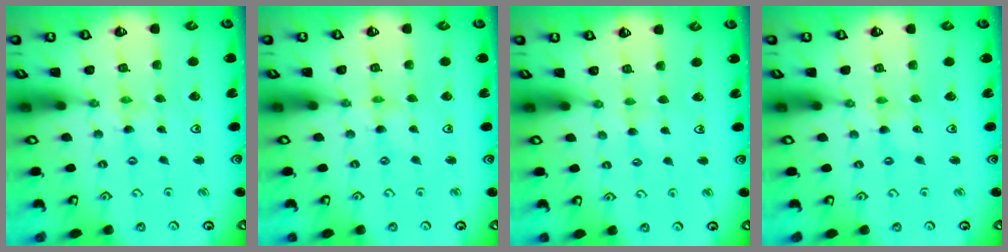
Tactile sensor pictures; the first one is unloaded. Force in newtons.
{"total": 0.0}
{"total": 0.8, "press": 0.8, "slide": 0.3}
{"total": 0.0}